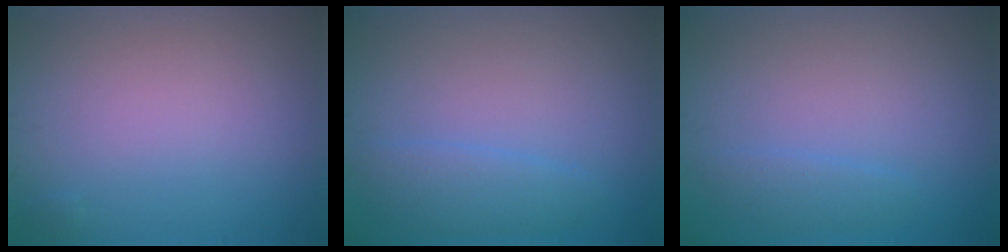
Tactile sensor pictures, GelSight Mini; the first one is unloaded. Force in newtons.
{"total": 2.2, "press": 2.2, "slide": 0.1}
{"total": 1.4, "press": 1.4, "slide": 0.0}